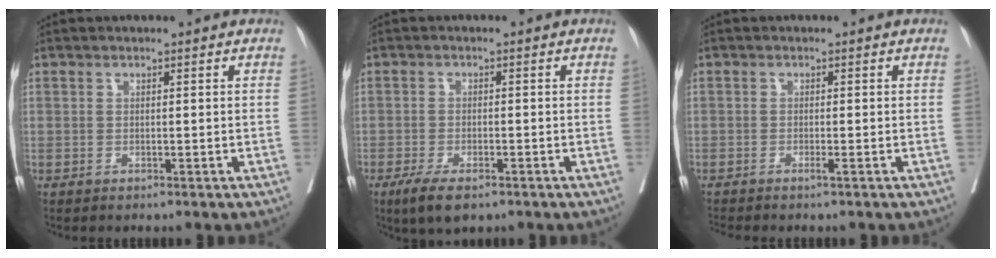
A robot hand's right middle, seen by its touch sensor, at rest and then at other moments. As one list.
[{"total": 5.3, "force": [-3.5, 1.6, 3.6], "torque": [-0.067, -0.011, -0.057]}, {"total": 1.0, "force": [-0.7, -0.4, 0.5], "torque": [-0.015, -0.003, -0.014]}]